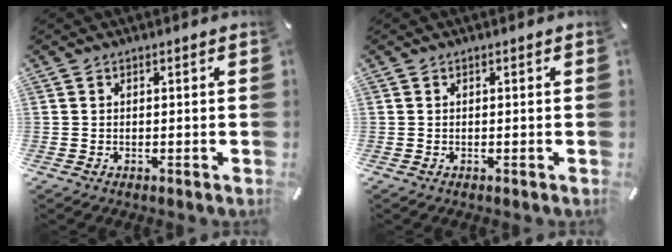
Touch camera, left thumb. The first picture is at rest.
{"total": 0.0}